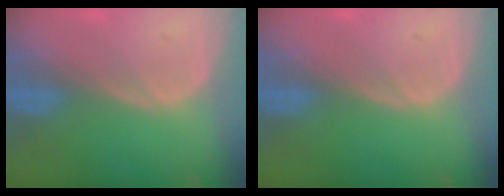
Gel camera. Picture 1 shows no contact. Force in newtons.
{"total": 0.0}